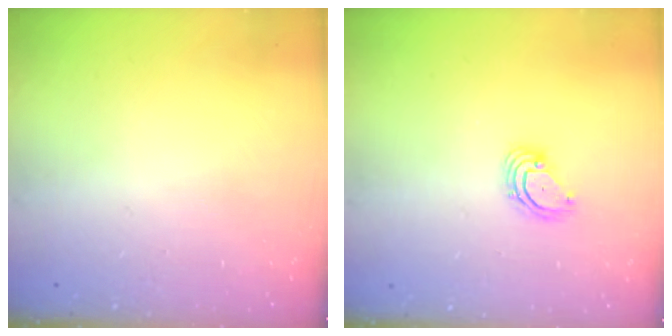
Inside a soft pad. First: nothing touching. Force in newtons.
{"total": 3.6, "press": 3.6, "slide": 0.3}